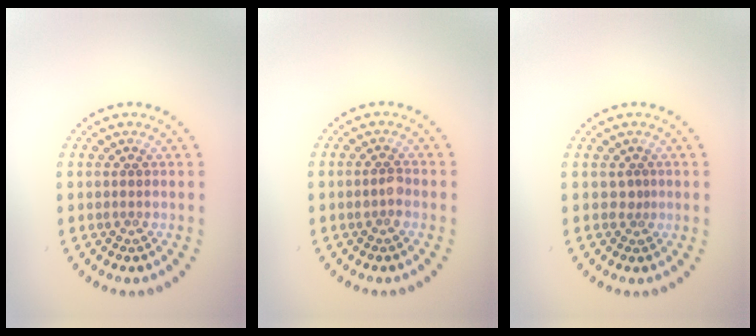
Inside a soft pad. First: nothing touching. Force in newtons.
{"total": 1.1, "press": 1.1, "slide": 0.1}
{"total": 0.5, "press": 0.3, "slide": 0.4}